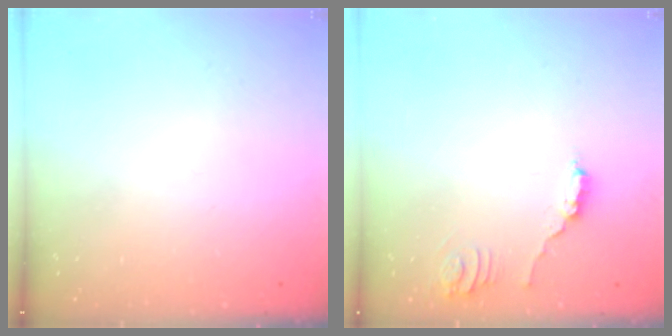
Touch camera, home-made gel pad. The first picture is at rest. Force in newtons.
{"total": 3.8, "press": 3.8, "slide": 0.2}